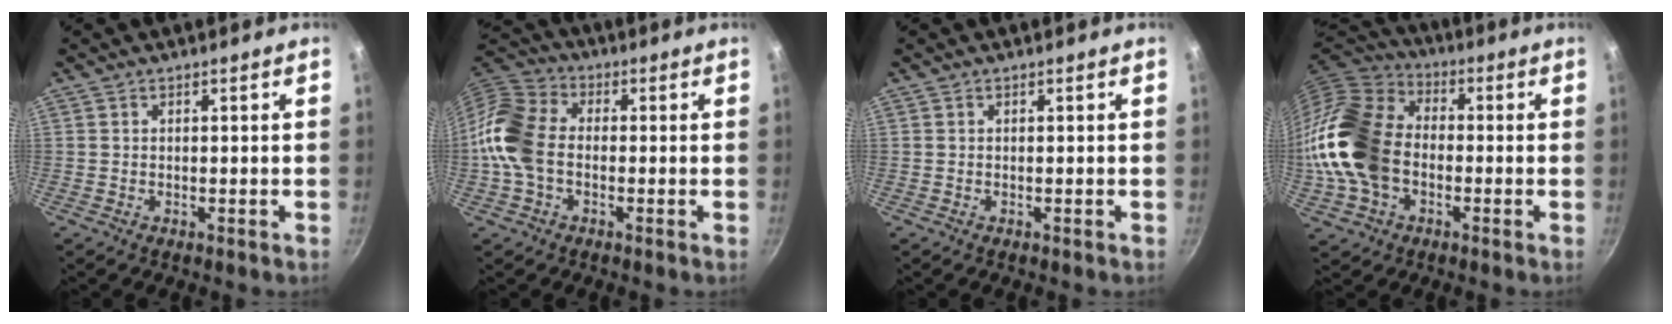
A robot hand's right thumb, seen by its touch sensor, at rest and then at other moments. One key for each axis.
{"total": 11.0, "fx": -1.4, "fy": 7.8, "fz": 7.7, "tx": -0.142, "ty": 0.028, "tz": -0.047}
{"total": 0.0}
{"total": 20.0, "fx": -2.8, "fy": 14.6, "fz": 13.5, "tx": -0.267, "ty": 0.040, "tz": -0.065}